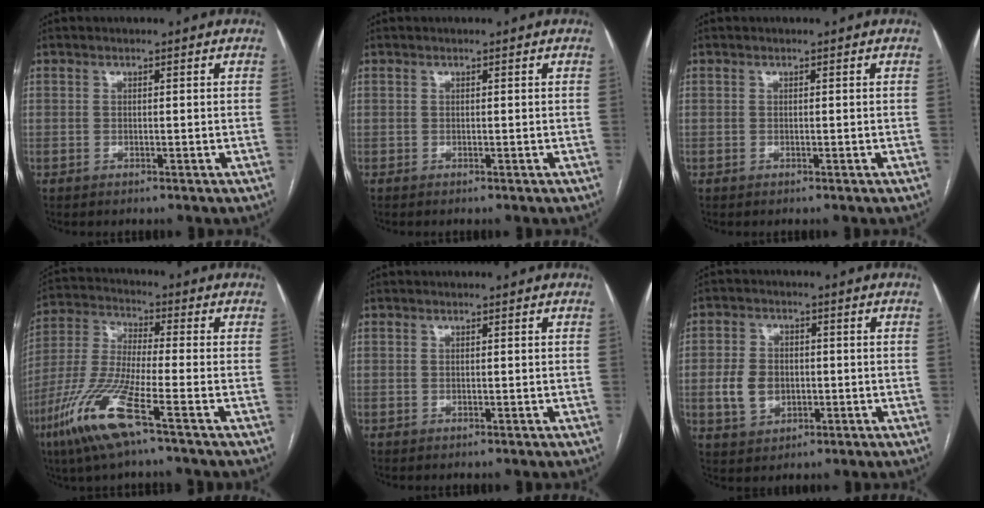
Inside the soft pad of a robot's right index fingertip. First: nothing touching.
{"total": 0.0}
{"total": 0.0}
{"total": 13.1, "force": [-6.8, 0.8, 11.2], "torque": [-0.248, -0.024, -0.140]}
{"total": 0.0}
{"total": 6.5, "force": [-0.7, 5.0, 4.1], "torque": [-0.086, 0.012, -0.006]}